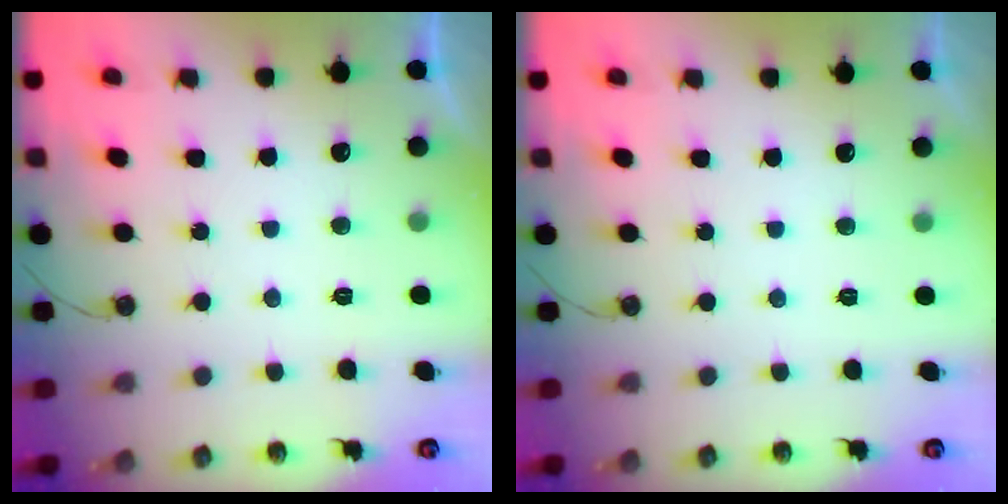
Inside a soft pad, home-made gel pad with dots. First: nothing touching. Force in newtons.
{"total": 0.0}